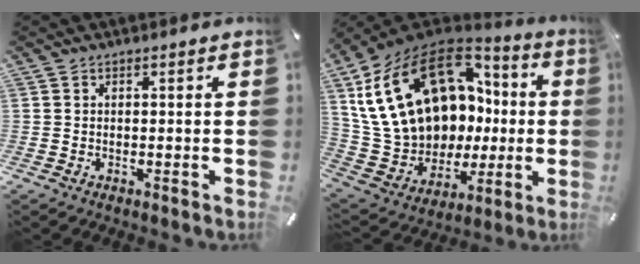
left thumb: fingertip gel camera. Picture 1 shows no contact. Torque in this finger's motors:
{"motor_torque": [2.01, 2.99, 1.80, -0.97, 1.05]}